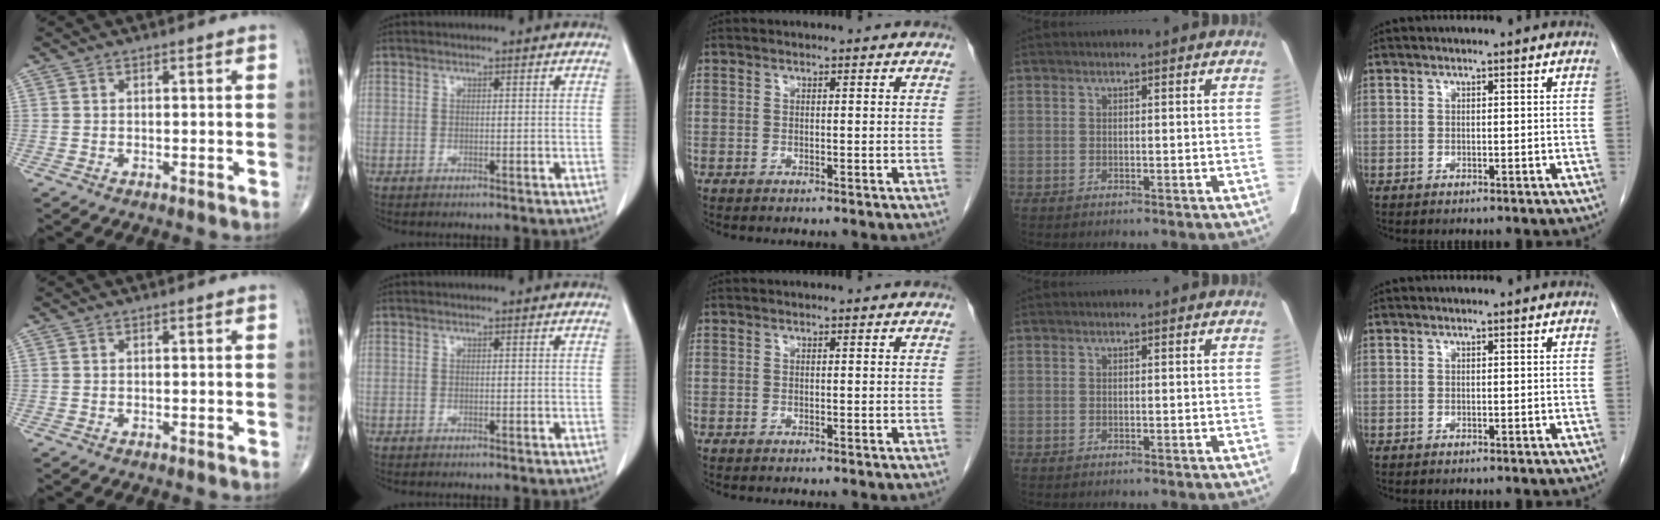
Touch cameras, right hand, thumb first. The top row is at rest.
{}